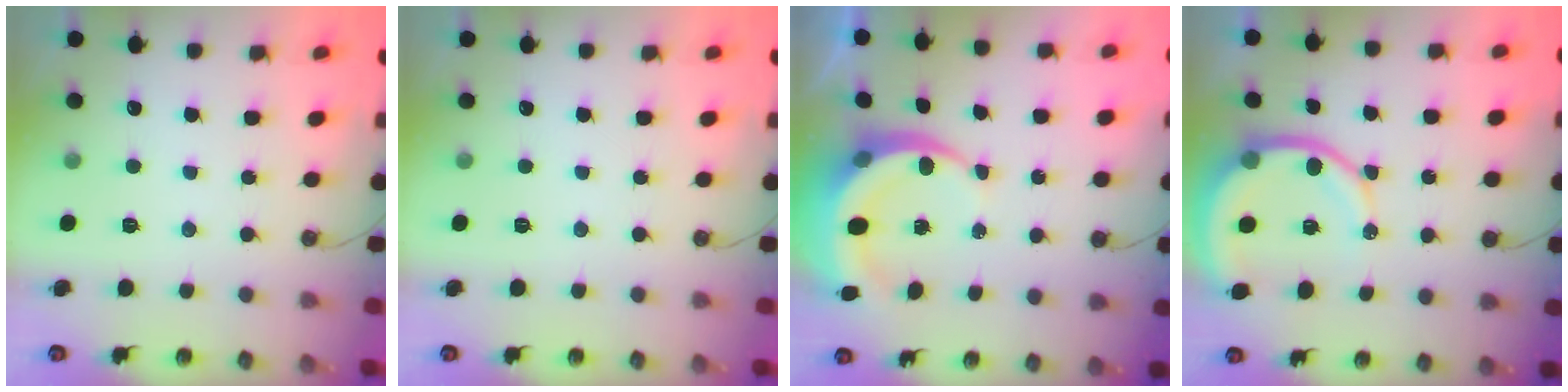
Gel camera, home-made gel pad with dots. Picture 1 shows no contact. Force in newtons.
{"total": 0.0}
{"total": 8.2, "press": 8.1, "slide": 1.0}
{"total": 10.5, "press": 10.4, "slide": 1.4}